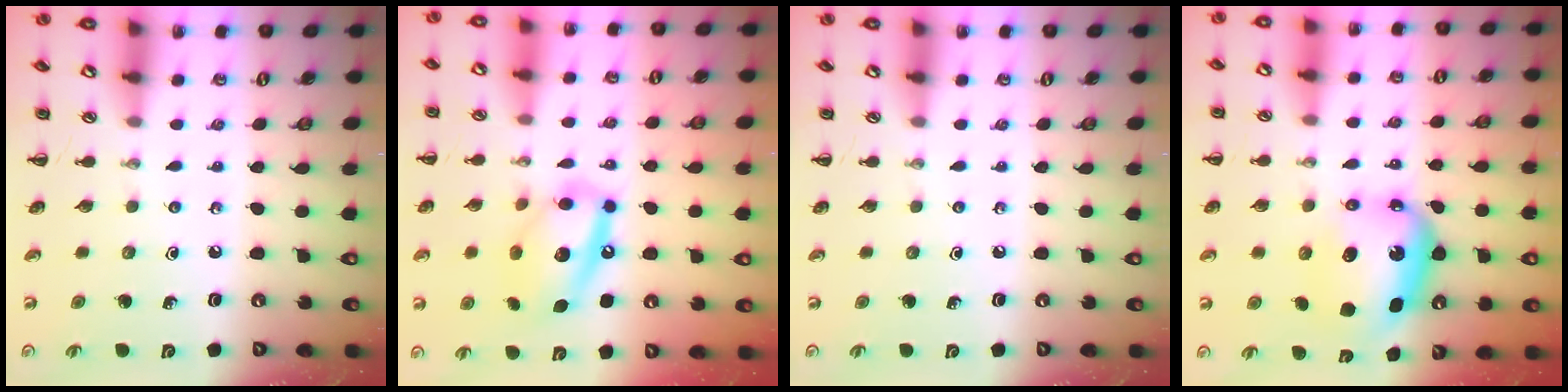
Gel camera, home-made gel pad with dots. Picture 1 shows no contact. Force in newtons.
{"total": 16.0, "press": 15.8, "slide": 2.5}
{"total": 0.0}
{"total": 8.1, "press": 7.9, "slide": 1.8}